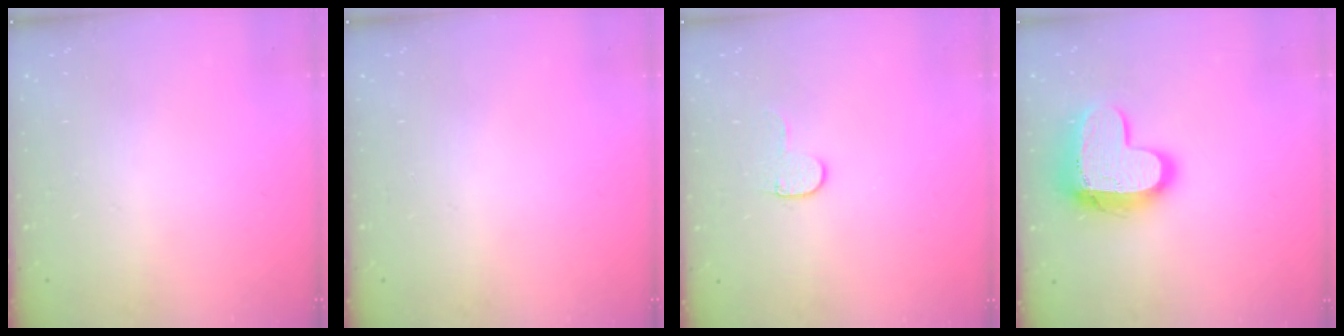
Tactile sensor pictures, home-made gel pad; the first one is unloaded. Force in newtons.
{"total": 0.0}
{"total": 5.5, "press": 5.5, "slide": 0.5}
{"total": 15.1, "press": 15.0, "slide": 1.2}